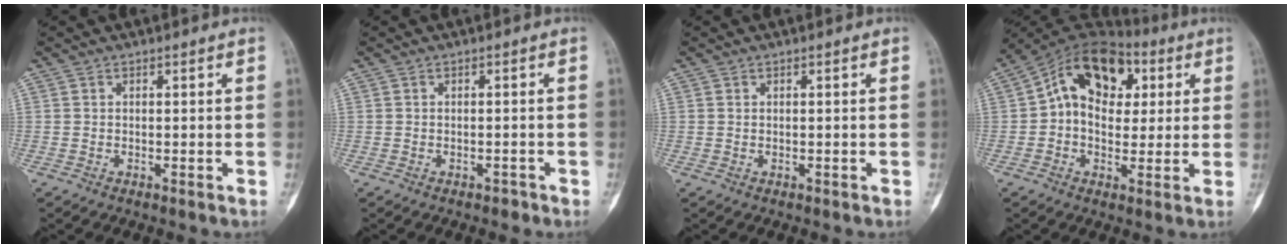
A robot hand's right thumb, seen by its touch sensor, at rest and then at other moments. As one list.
[{"total": 1.2, "force": [-0.9, 0.7, 0.3], "torque": [0.000, 0.010, -0.013]}, {"total": 0.0}, {"total": 15.9, "force": [3.7, 11.0, 10.8], "torque": [-0.139, 0.027, 0.053]}]